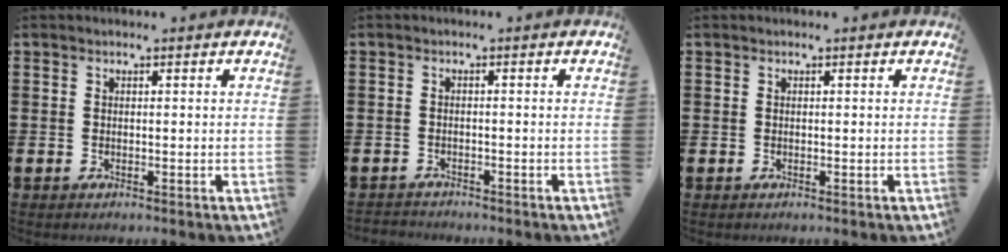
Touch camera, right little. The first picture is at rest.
{"total": 1.0, "force": [-1.0, 0.1, -0.1], "torque": [0.000, 0.002, -0.022]}
{"total": 0.0}